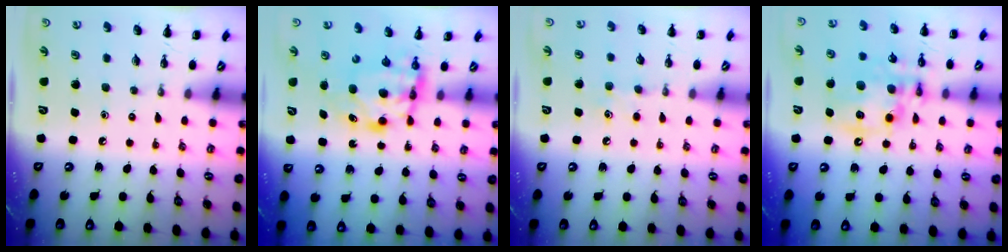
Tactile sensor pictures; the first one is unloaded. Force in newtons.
{"total": 5.9, "press": 5.9, "slide": 0.6}
{"total": 5.6, "press": 5.4, "slide": 1.6}
{"total": 13.4, "press": 13.1, "slide": 2.9}